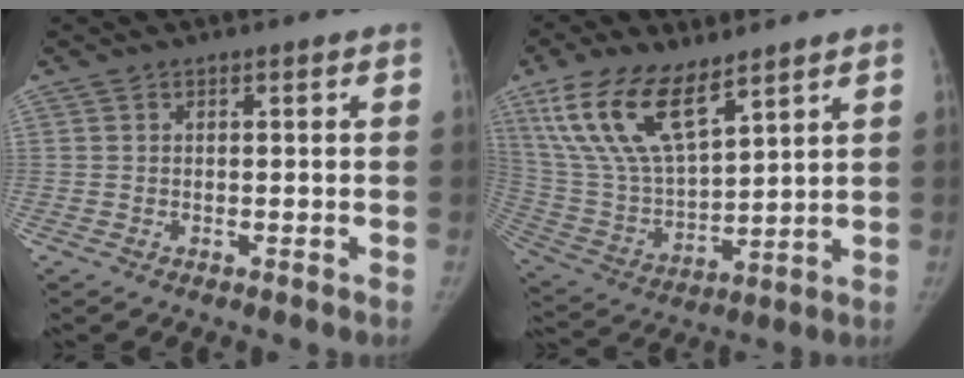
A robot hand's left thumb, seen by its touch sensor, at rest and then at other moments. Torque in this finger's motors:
{"motor_torque": [0.25, 0.24, 1.65, -1.10, 0.09]}